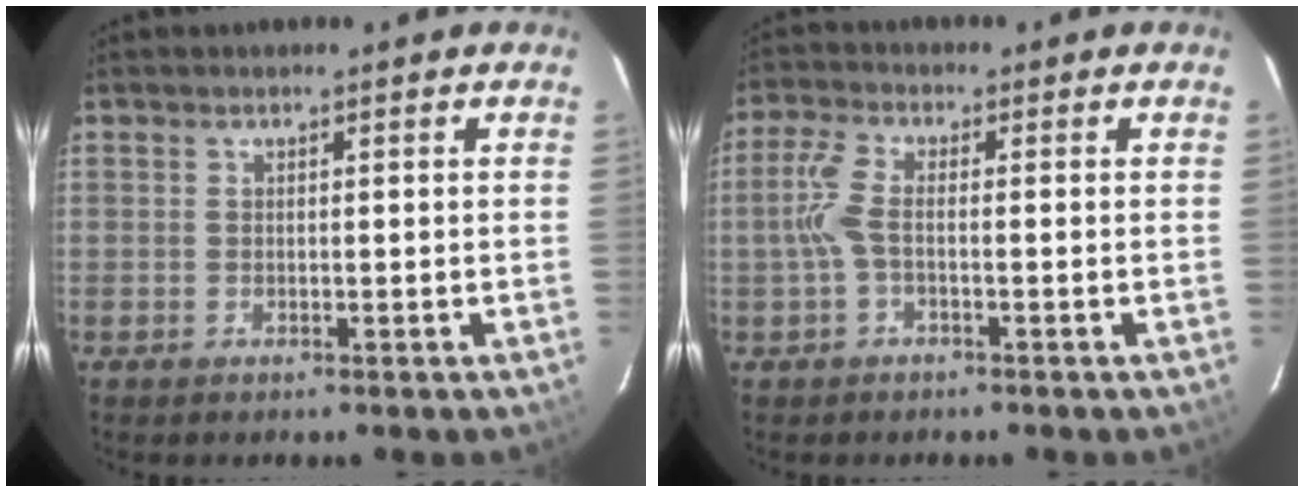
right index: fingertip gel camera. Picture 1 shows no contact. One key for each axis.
{"total": 4.3, "fx": -0.8, "fy": 1.2, "fz": 4.1, "tx": -0.097, "ty": 0.007, "tz": -0.017}